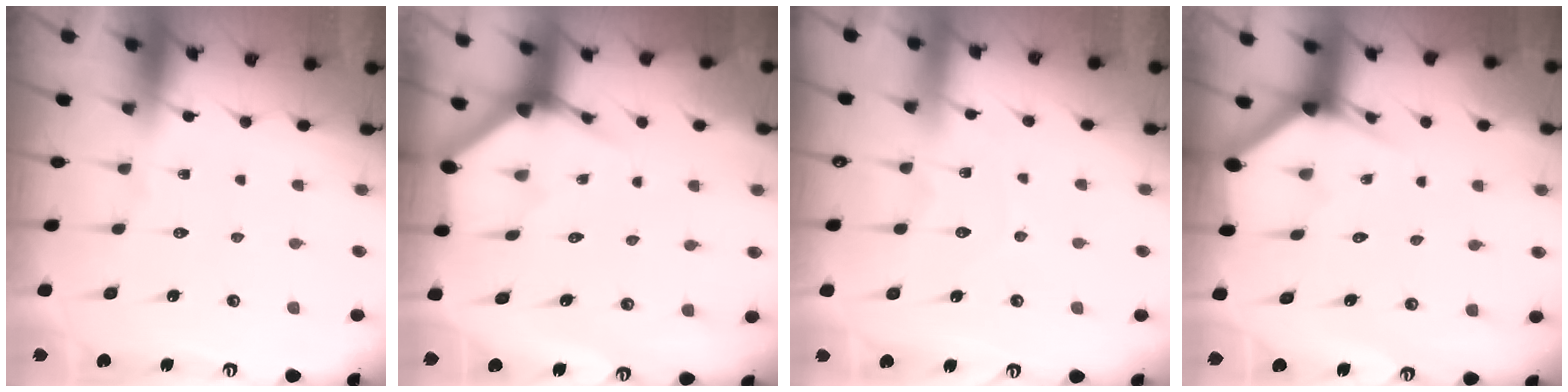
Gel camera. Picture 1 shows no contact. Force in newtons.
{"total": 3.6, "press": 3.5, "slide": 0.2}
{"total": 4.0, "press": 3.9, "slide": 0.5}
{"total": 2.7, "press": 2.7, "slide": 0.1}